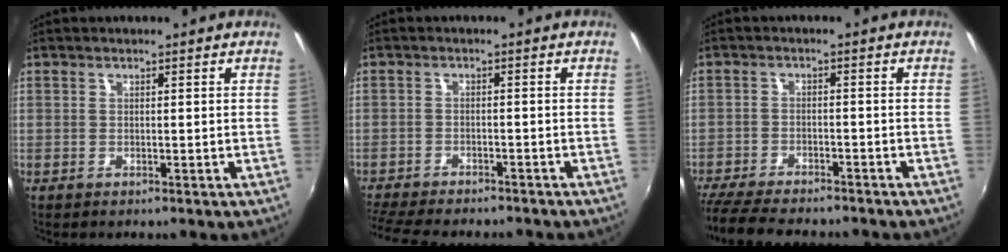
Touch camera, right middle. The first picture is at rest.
{"total": 11.8, "force": [-10.4, 2.5, 4.8], "torque": [-0.118, -0.024, -0.164]}
{"total": 13.2, "force": [-11.5, 2.9, 5.7], "torque": [-0.136, -0.029, -0.188]}